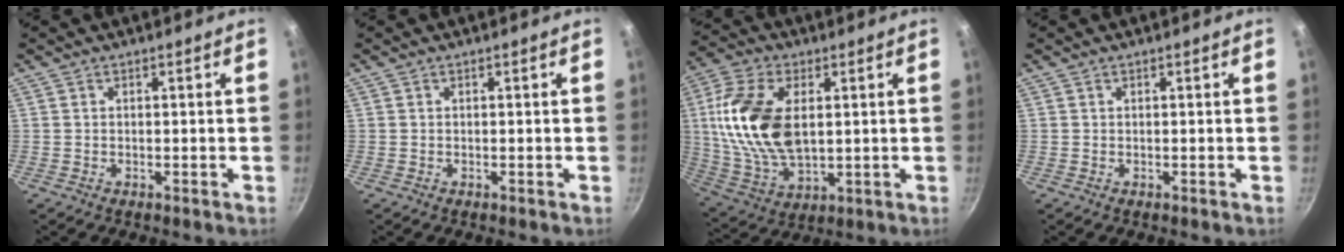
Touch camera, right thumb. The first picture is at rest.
{"total": 0.0}
{"total": 18.3, "force": [2.8, 10.5, 14.7], "torque": [-0.279, -0.004, 0.057]}
{"total": 0.0}